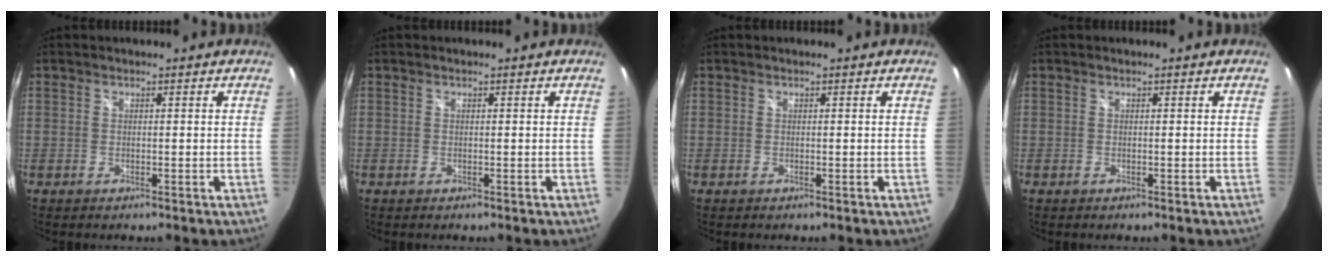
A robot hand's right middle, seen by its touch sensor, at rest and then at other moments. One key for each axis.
{"total": 0.0}
{"total": 0.0}
{"total": 0.0}